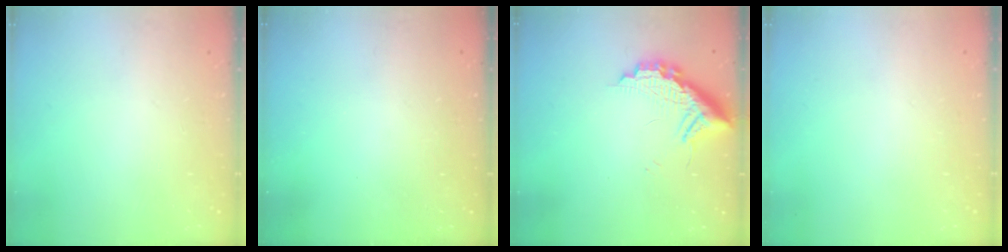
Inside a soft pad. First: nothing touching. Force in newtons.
{"total": 3.2, "press": 3.2, "slide": 0.1}
{"total": 10.9, "press": 10.9, "slide": 0.9}
{"total": 0.0}